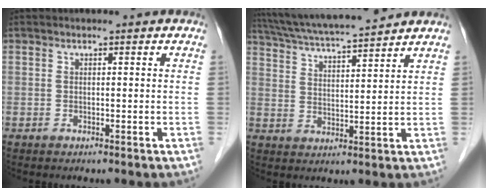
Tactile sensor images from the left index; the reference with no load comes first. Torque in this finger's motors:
{"motor_torque": [0.19, -0.50, 0.56, 0.08]}